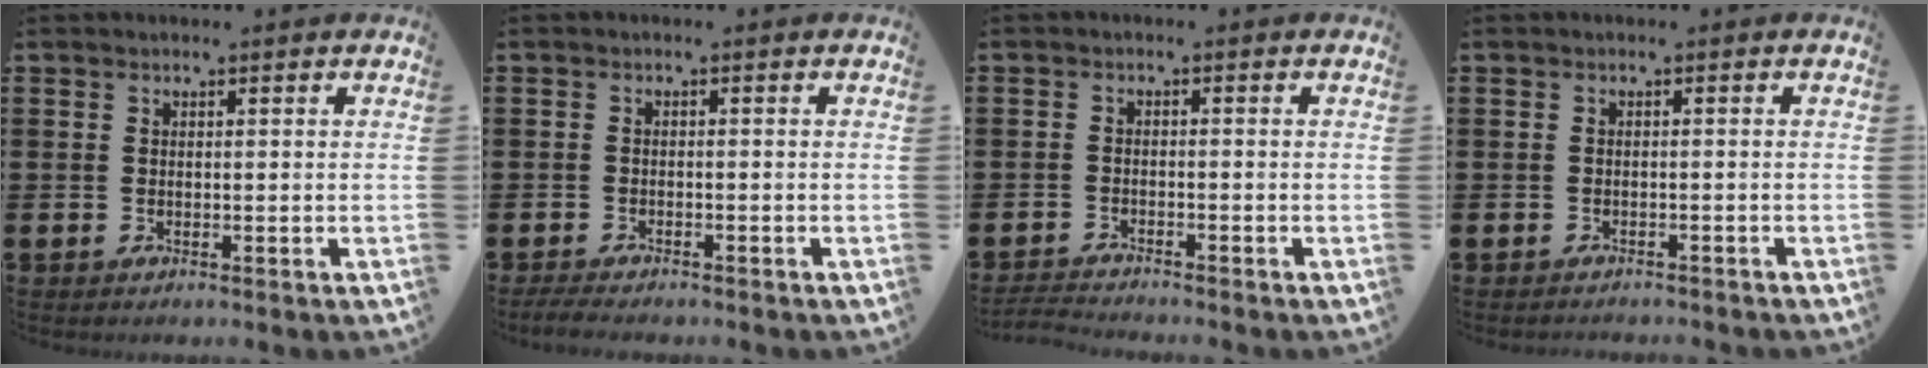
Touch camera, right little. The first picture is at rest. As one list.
[{"total": 1.4, "force": [-1.2, 0.2, 0.6], "torque": [-0.012, 0.003, -0.025]}, {"total": 1.6, "force": [-1.5, -0.1, 0.2], "torque": [-0.005, 0.004, -0.032]}, {"total": 0.9, "force": [-0.9, 0.1, 0.0], "torque": [-0.003, 0.001, -0.019]}]